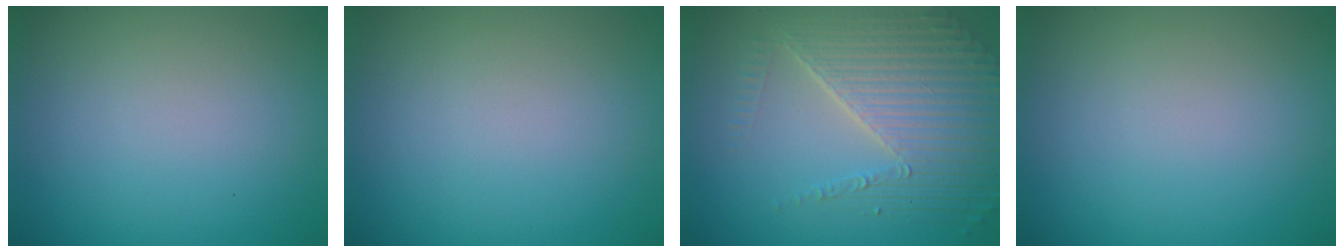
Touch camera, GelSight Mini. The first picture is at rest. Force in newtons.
{"total": 0.0}
{"total": 6.2, "press": 4.7, "slide": 4.0}
{"total": 0.0}